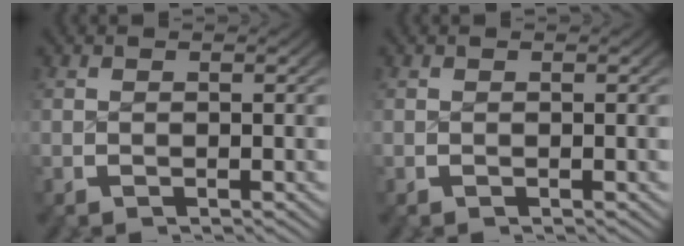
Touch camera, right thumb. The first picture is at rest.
{"total": 0.0}